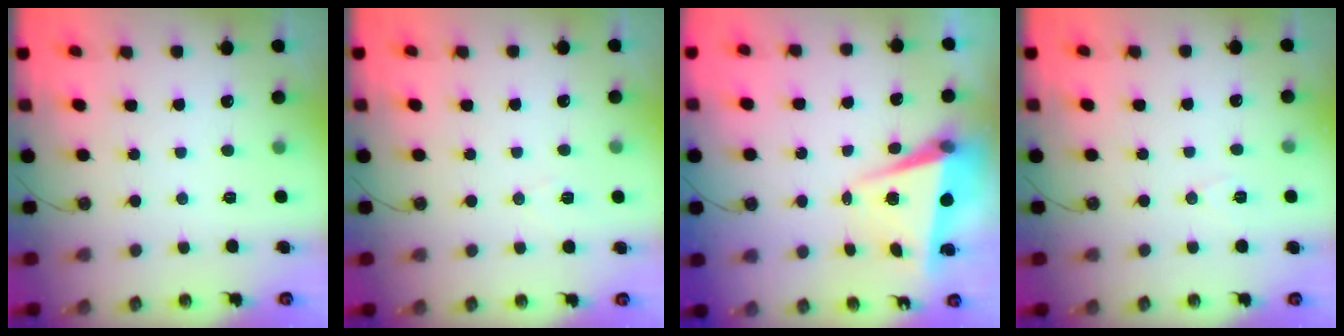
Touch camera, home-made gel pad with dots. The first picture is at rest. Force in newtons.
{"total": 6.7, "press": 5.0, "slide": 4.4}
{"total": 5.2, "press": 5.1, "slide": 1.3}
{"total": 6.2, "press": 4.3, "slide": 4.5}